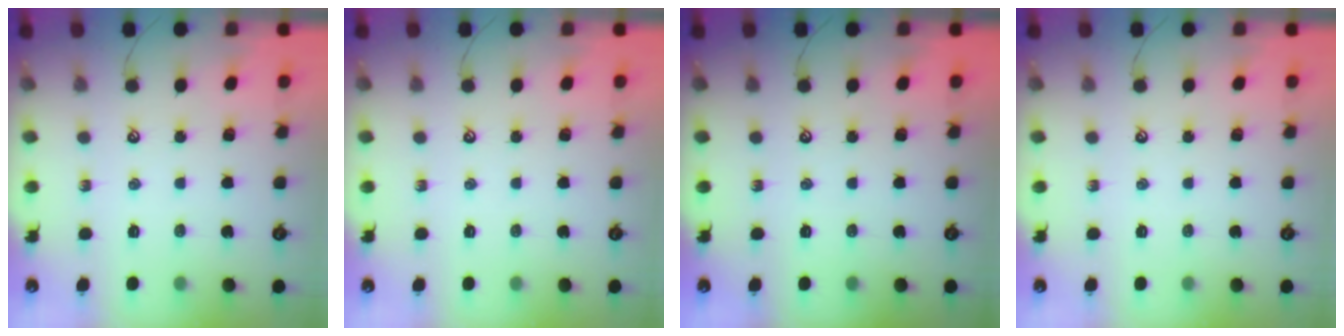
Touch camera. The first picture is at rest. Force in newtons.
{"total": 0.0}
{"total": 0.0}
{"total": 0.0}